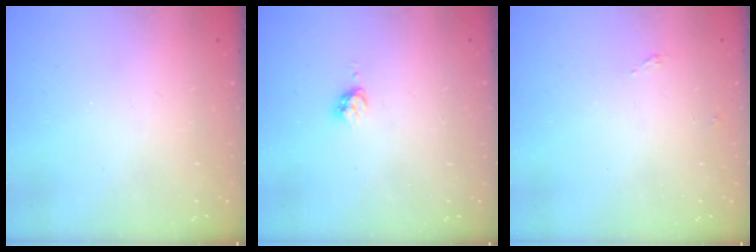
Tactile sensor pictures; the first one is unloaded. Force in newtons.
{"total": 3.5, "press": 3.5, "slide": 0.3}
{"total": 3.3, "press": 3.3, "slide": 0.7}